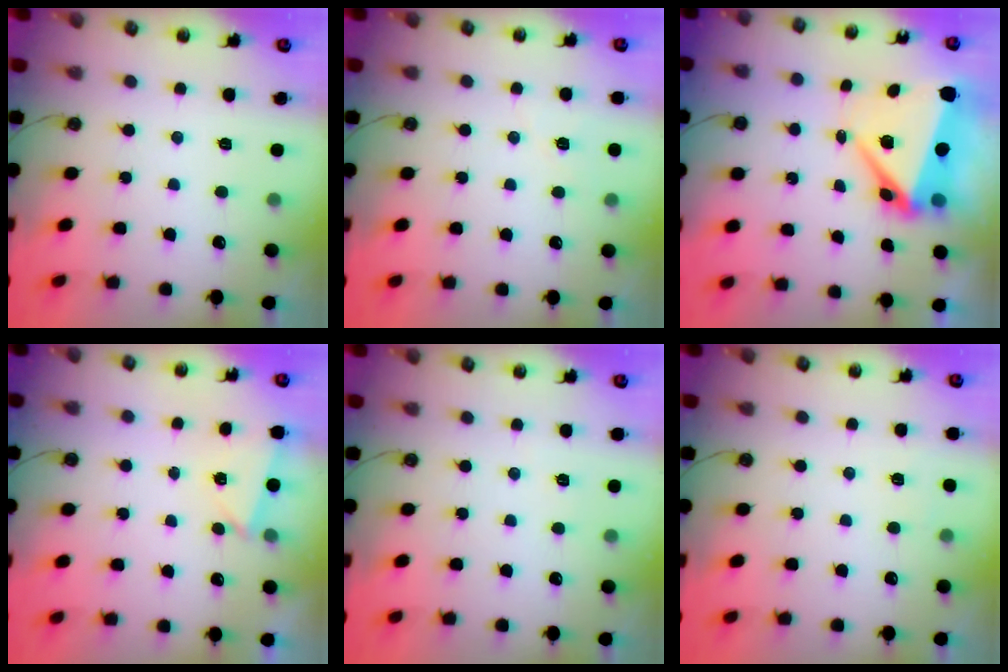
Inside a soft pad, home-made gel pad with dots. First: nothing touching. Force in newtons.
{"total": 5.7, "press": 5.7, "slide": 0.4}
{"total": 9.0, "press": 8.9, "slide": 1.6}
{"total": 2.4, "press": 2.1, "slide": 1.1}
{"total": 2.5, "press": 1.1, "slide": 2.2}
{"total": 2.9, "press": 2.9, "slide": 0.2}